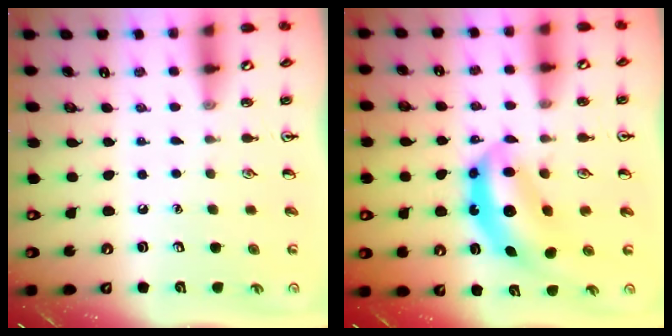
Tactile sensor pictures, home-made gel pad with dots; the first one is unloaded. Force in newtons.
{"total": 9.4, "press": 9.0, "slide": 3.0}